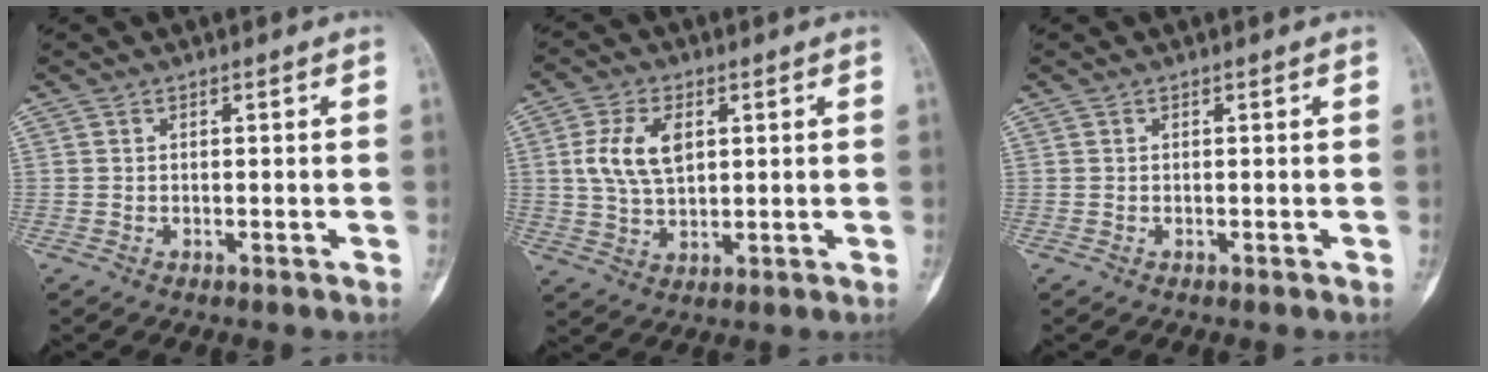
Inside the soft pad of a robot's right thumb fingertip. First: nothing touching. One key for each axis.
{"total": 8.8, "fx": 2.1, "fy": 5.1, "fz": 6.9, "tx": -0.133, "ty": -0.001, "tz": 0.044}
{"total": 0.0}